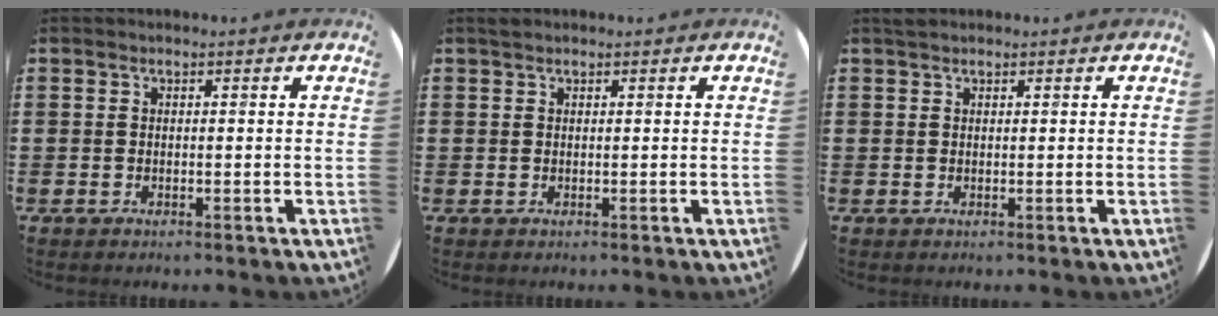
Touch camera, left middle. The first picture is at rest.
{"total": 0.7, "force": [0.6, 0.3, -0.1], "torque": [0.008, -0.001, 0.011]}
{"total": 1.0, "force": [0.9, 0.4, 0.0], "torque": [0.006, 0.001, 0.016]}